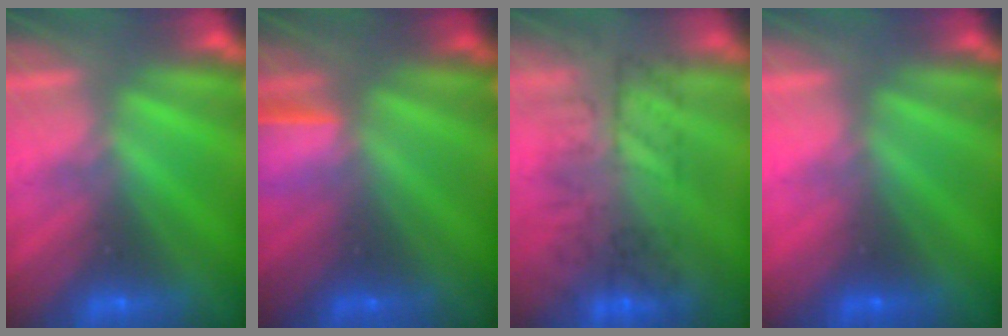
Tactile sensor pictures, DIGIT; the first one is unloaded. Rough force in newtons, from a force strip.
{"total": 1.6}
{"total": 7.4}
{"total": 2.9}